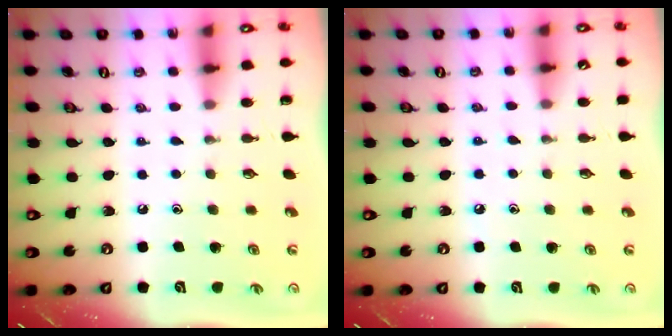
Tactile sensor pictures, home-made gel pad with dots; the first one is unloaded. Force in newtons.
{"total": 2.8, "press": 2.8, "slide": 0.4}